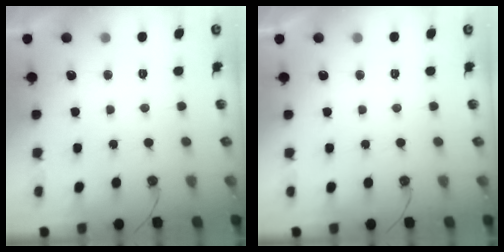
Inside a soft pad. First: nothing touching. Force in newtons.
{"total": 0.0}